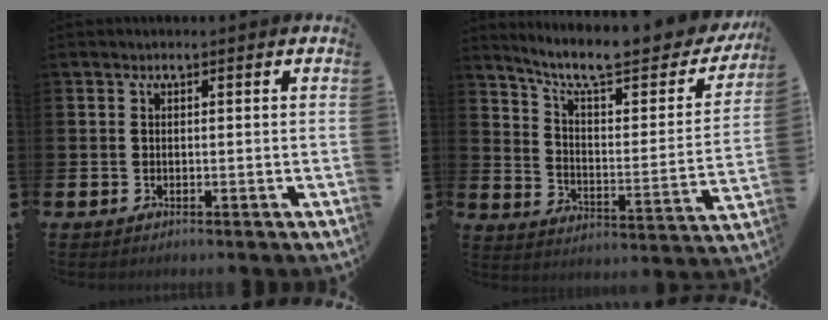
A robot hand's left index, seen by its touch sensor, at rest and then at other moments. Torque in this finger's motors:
{"motor_torque": [0.00, -0.71, 0.70, 0.17]}